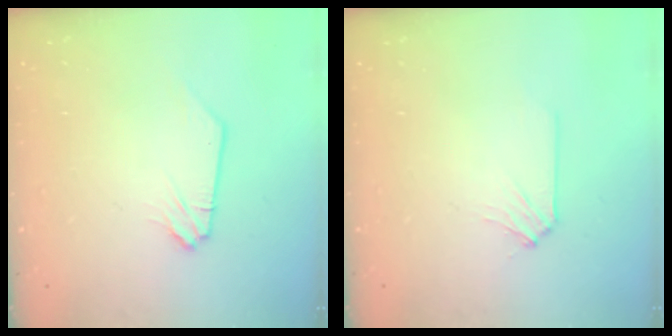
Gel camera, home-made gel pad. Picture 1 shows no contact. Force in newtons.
{"total": 1.7, "press": 1.6, "slide": 0.3}